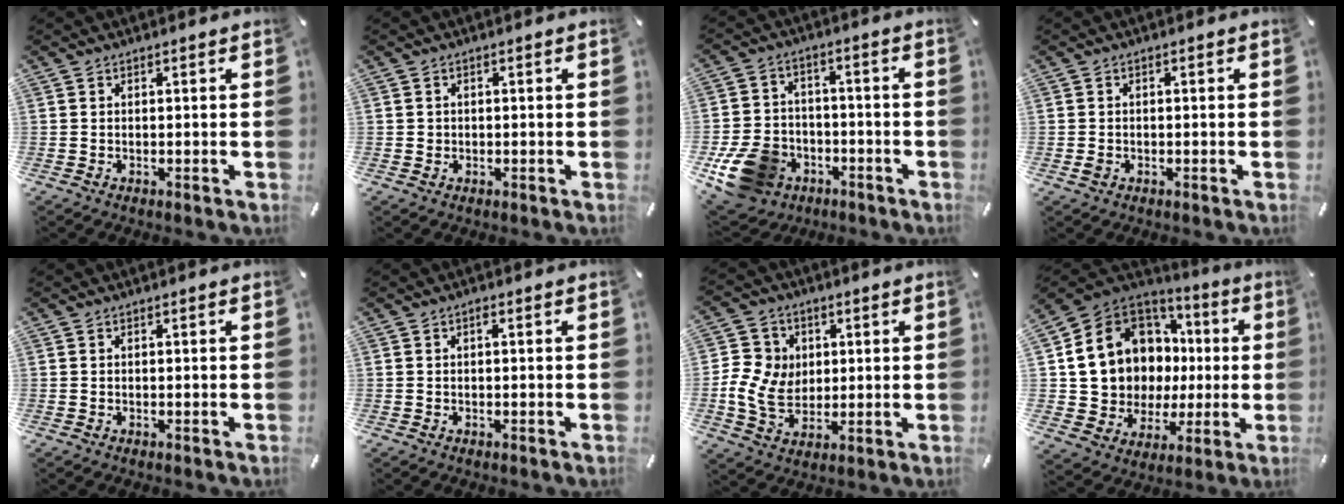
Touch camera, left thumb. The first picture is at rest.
{"total": 1.0, "force": [0.0, 1.0, 0.2], "torque": [-0.003, 0.006, -0.003]}
{"total": 13.6, "force": [-5.9, 10.6, 6.2], "torque": [-0.129, 0.040, -0.099]}
{"total": 1.4, "force": [-0.4, 1.0, 0.9], "torque": [-0.015, 0.002, -0.008]}
{"total": 0.0}
{"total": 0.7, "force": [0.0, 0.2, 0.6], "torque": [-0.013, 0.002, -0.001]}
{"total": 9.8, "force": [0.0, 8.7, 4.5], "torque": [-0.101, 0.014, 0.004]}
{"total": 13.7, "force": [4.1, 12.1, 5.0], "torque": [-0.102, -0.049, 0.099]}